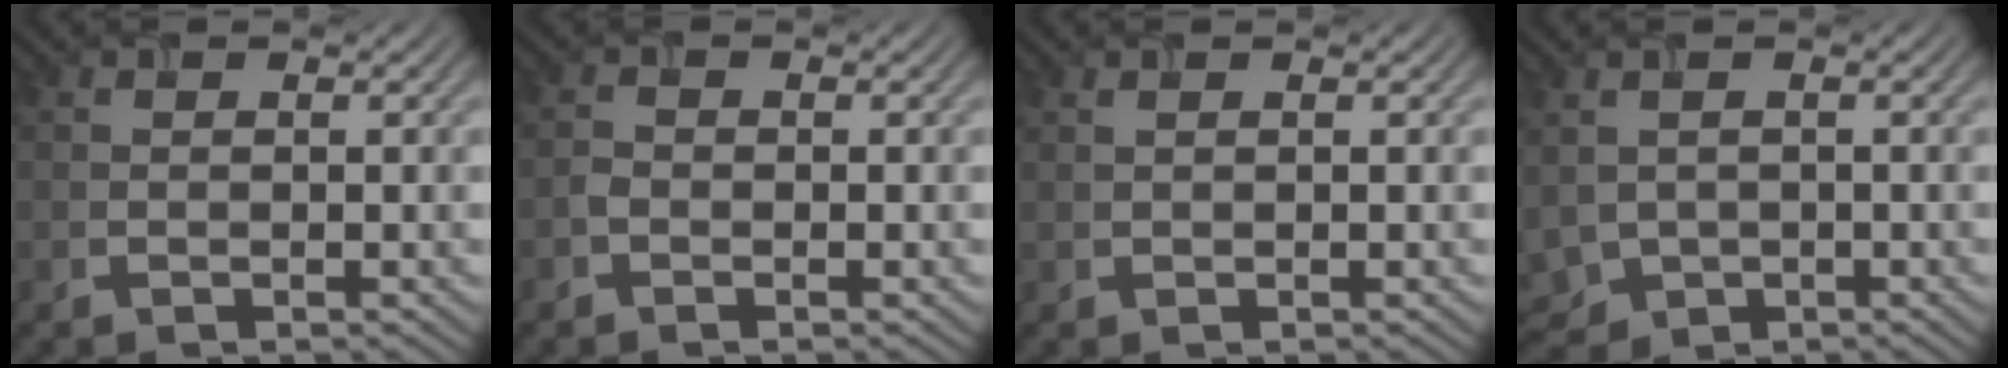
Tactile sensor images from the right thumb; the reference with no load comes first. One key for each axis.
{"total": 1.0, "fx": -0.6, "fy": 0.6, "fz": 0.4, "tx": -0.010, "ty": 0.002, "tz": -0.016}
{"total": 0.5, "fx": 0.4, "fy": 0.2, "fz": 0.3, "tx": -0.012, "ty": 0.002, "tz": 0.009}
{"total": 3.8, "fx": -0.6, "fy": 3.0, "fz": 2.2, "tx": -0.070, "ty": -0.013, "tz": -0.012}